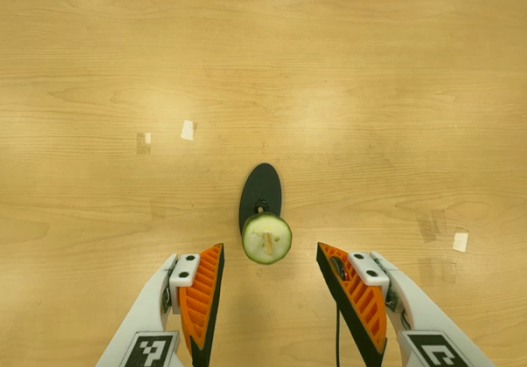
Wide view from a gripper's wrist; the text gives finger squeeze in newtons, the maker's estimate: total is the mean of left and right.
{"total": 0.0}